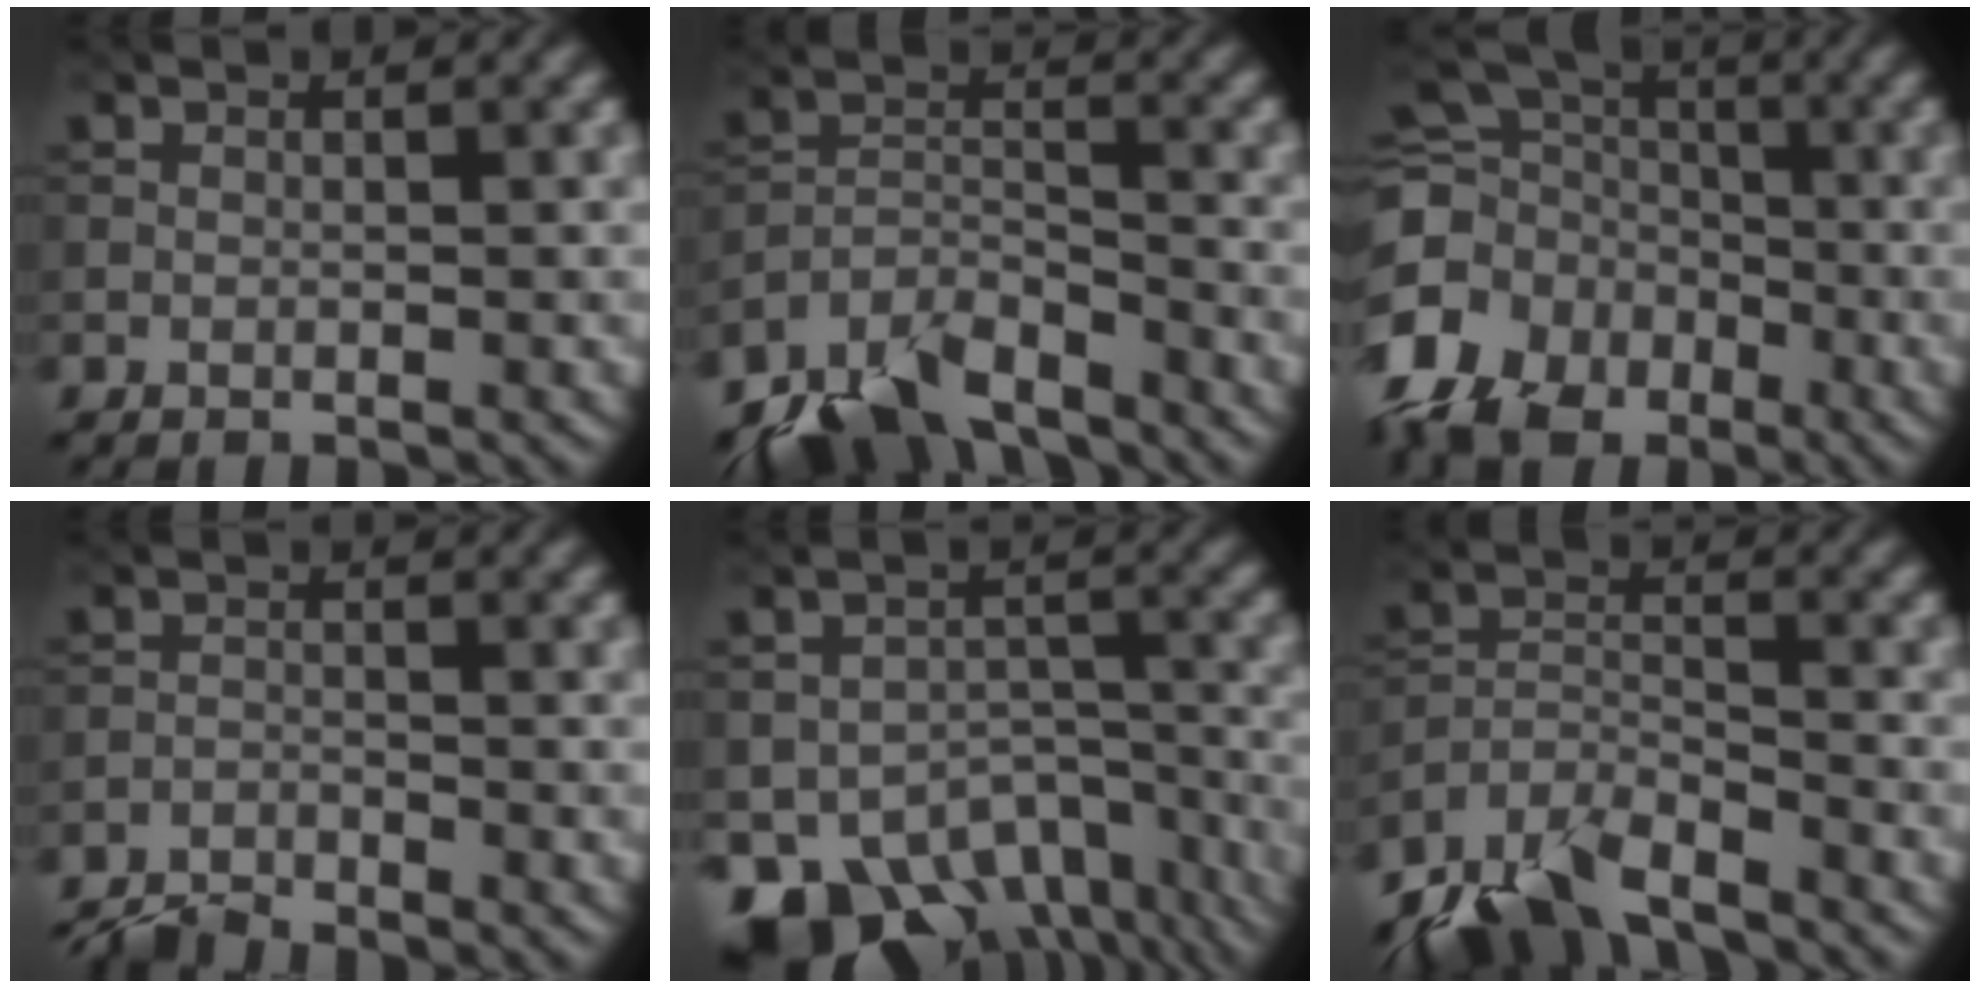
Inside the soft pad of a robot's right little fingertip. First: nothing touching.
{"total": 6.9, "force": [-5.8, 2.6, 2.7], "torque": [-0.042, -0.009, -0.119]}
{"total": 14.1, "force": [-7.1, 10.5, 6.3], "torque": [-0.148, -0.036, -0.127]}
{"total": 2.8, "force": [-2.8, 0.3, 0.5], "torque": [-0.009, -0.005, -0.061]}
{"total": 10.6, "force": [-7.0, 6.3, 4.8], "torque": [-0.076, -0.021, -0.094]}
{"total": 6.2, "force": [-5.3, 2.0, 2.4], "torque": [-0.039, -0.008, -0.110]}